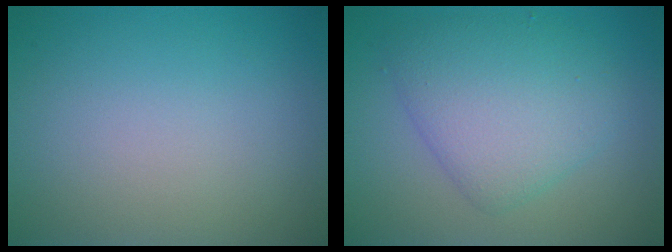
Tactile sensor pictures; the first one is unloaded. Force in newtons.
{"total": 5.4, "press": 5.4, "slide": 0.1}